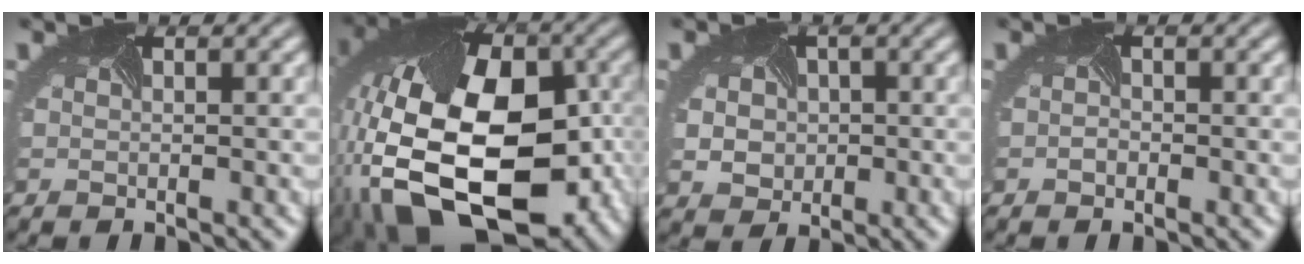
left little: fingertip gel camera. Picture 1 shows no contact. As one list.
[{"total": 19.0, "force": [-4.2, 11.7, 14.4], "torque": [-0.313, -0.046, -0.038]}, {"total": 4.1, "force": [0.2, 3.5, 2.1], "torque": [-0.046, 0.007, 0.002]}, {"total": 0.7, "force": [-0.6, -0.2, -0.3], "torque": [-0.007, -0.005, -0.005]}]